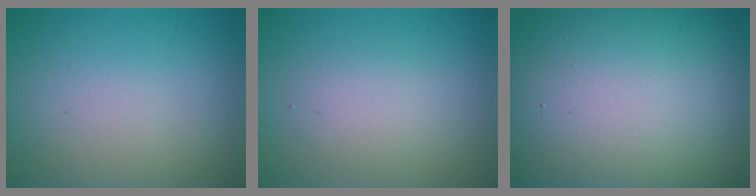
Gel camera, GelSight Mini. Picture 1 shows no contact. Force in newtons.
{"total": 2.0, "press": 2.0, "slide": 0.1}
{"total": 21.1, "press": 21.1, "slide": 1.1}